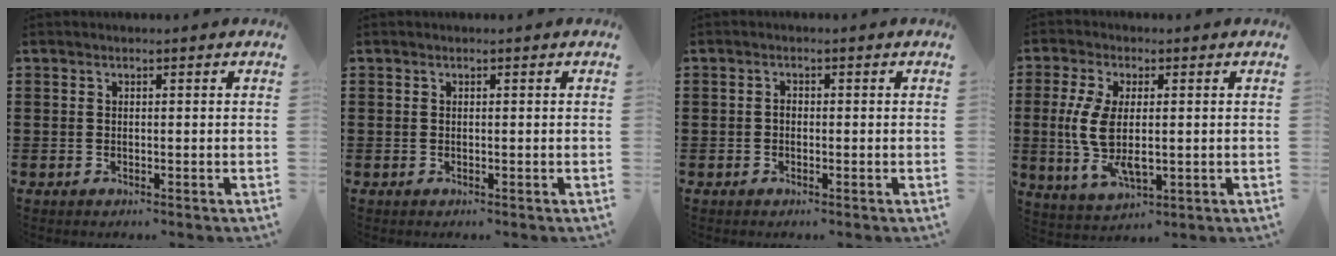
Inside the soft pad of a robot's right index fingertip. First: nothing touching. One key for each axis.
{"total": 0.0}
{"total": 1.0, "fx": -0.3, "fy": 0.6, "fz": 0.7, "tx": -0.015, "ty": 0.000, "tz": -0.005}
{"total": 8.5, "fx": 0.3, "fy": 3.9, "fz": 7.5, "tx": -0.182, "ty": -0.005, "tz": -0.002}